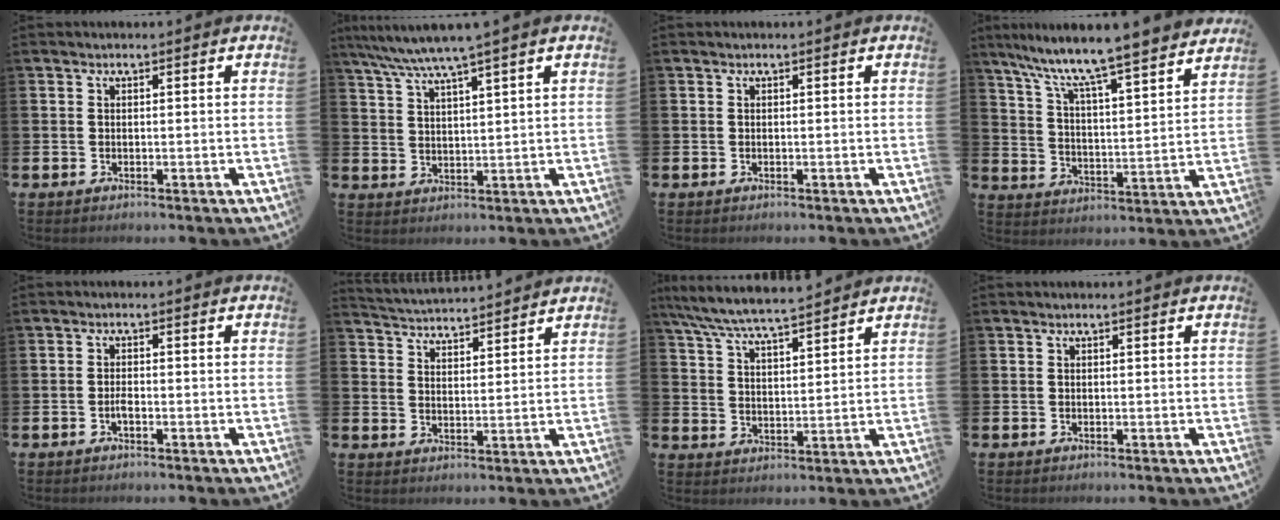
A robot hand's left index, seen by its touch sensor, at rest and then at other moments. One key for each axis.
{"total": 5.8, "fx": 5.0, "fy": -0.5, "fz": 2.9, "tx": -0.075, "ty": -0.015, "tz": 0.088}
{"total": 0.0}
{"total": 9.3, "fx": 8.6, "fy": 0.1, "fz": 3.4, "tx": -0.097, "ty": -0.068, "tz": 0.144}
{"total": 1.3, "fx": -0.6, "fy": 0.4, "fz": 1.1, "tx": -0.015, "ty": -0.002, "tz": -0.013}
{"total": 4.3, "fx": 4.3, "fy": 0.1, "fz": -0.3, "tx": -0.013, "ty": -0.029, "tz": 0.077}
{"total": 7.1, "fx": 6.8, "fy": 0.4, "fz": 2.0, "tx": -0.063, "ty": -0.038, "tz": 0.121}
{"total": 0.0}